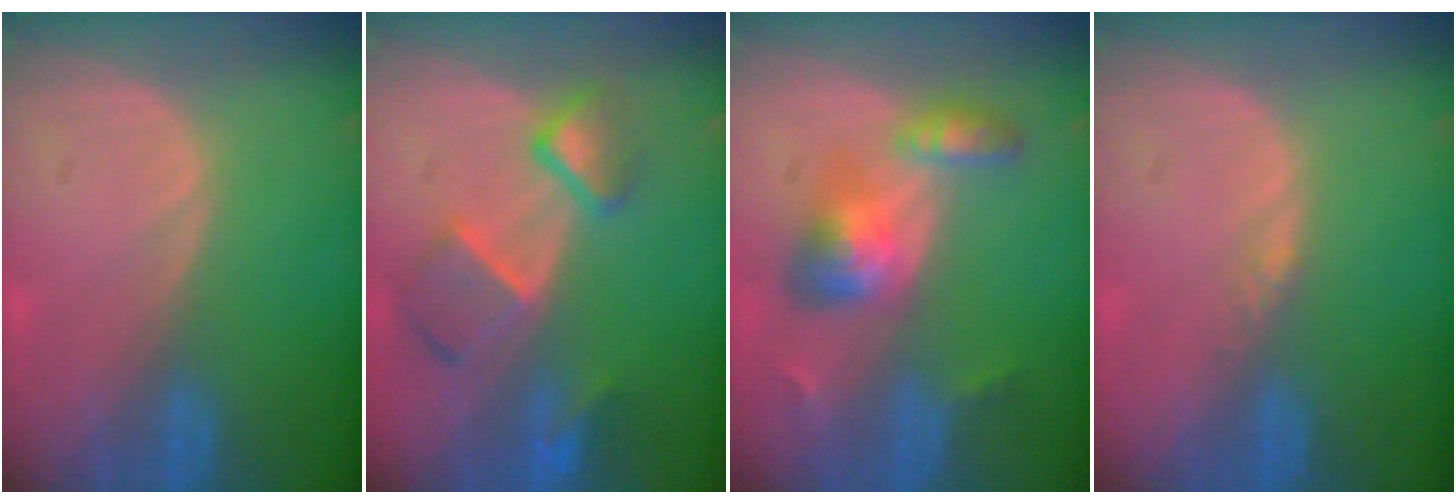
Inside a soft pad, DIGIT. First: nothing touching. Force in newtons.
{"total": 7.6, "press": 6.7, "slide": 3.7}
{"total": 6.0, "press": 6.0, "slide": 0.5}
{"total": 1.0, "press": 0.8, "slide": 0.6}